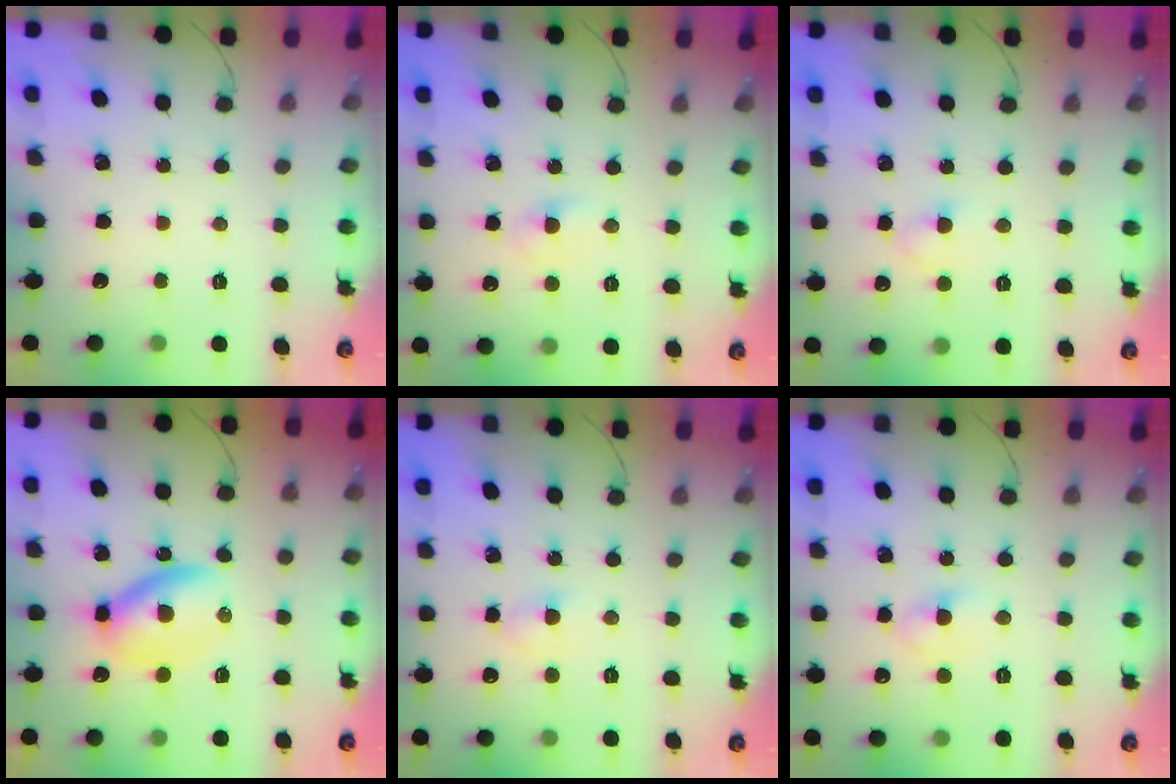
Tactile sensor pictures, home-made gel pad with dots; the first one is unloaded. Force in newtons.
{"total": 3.1, "press": 2.9, "slide": 1.2}
{"total": 2.9, "press": 2.7, "slide": 1.2}
{"total": 6.6, "press": 6.6, "slide": 0.2}
{"total": 2.8, "press": 2.5, "slide": 1.3}
{"total": 3.6, "press": 3.3, "slide": 1.5}